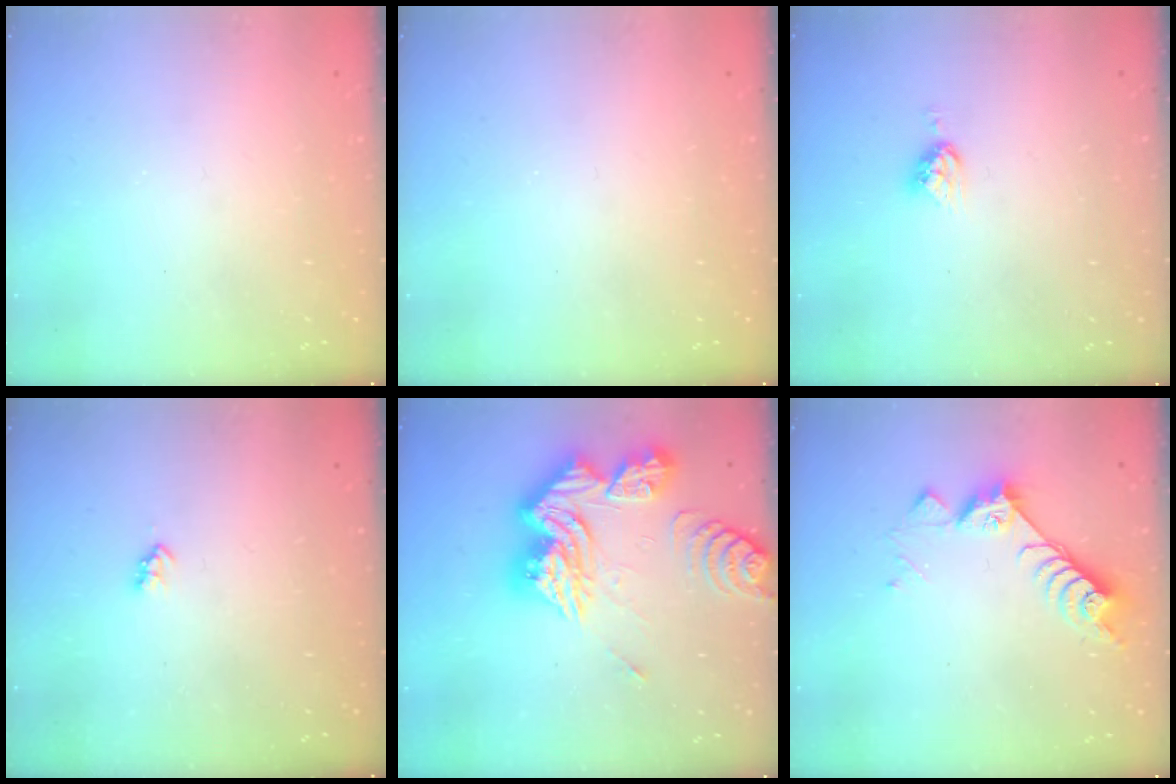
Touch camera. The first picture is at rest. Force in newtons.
{"total": 0.0}
{"total": 4.5, "press": 4.4, "slide": 0.5}
{"total": 2.5, "press": 2.5, "slide": 0.4}
{"total": 23.5, "press": 23.4, "slide": 2.4}
{"total": 7.1, "press": 7.1, "slide": 0.5}